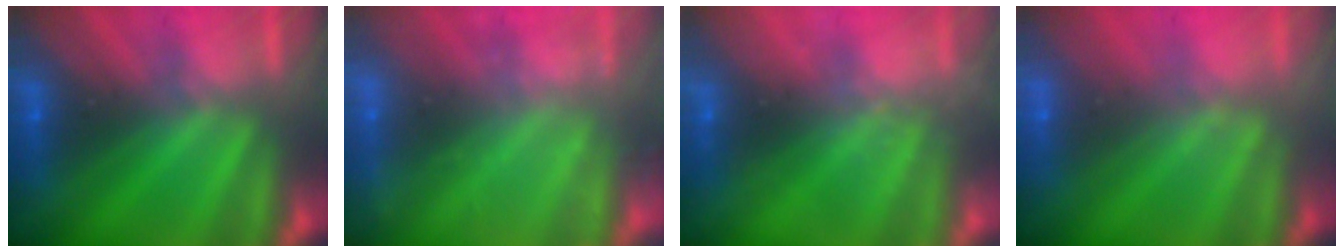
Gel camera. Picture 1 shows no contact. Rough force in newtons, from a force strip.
{"total": 2.4}
{"total": 2.3}
{"total": 1.9}